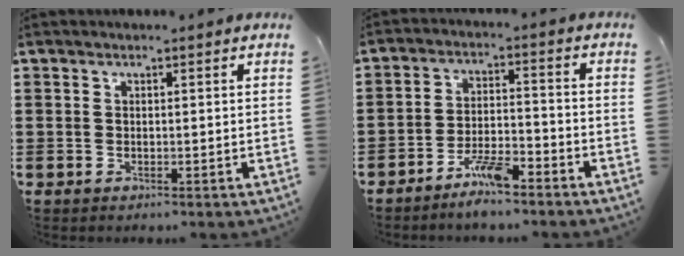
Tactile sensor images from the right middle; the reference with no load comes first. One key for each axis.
{"total": 5.7, "fx": -4.6, "fy": 0.8, "fz": 3.3, "tx": -0.075, "ty": -0.004, "tz": -0.090}